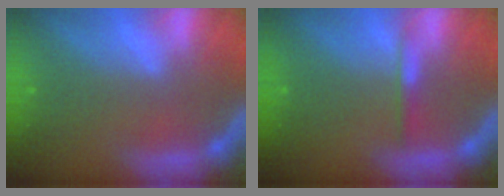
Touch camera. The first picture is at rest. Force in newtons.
{"total": 1.4}